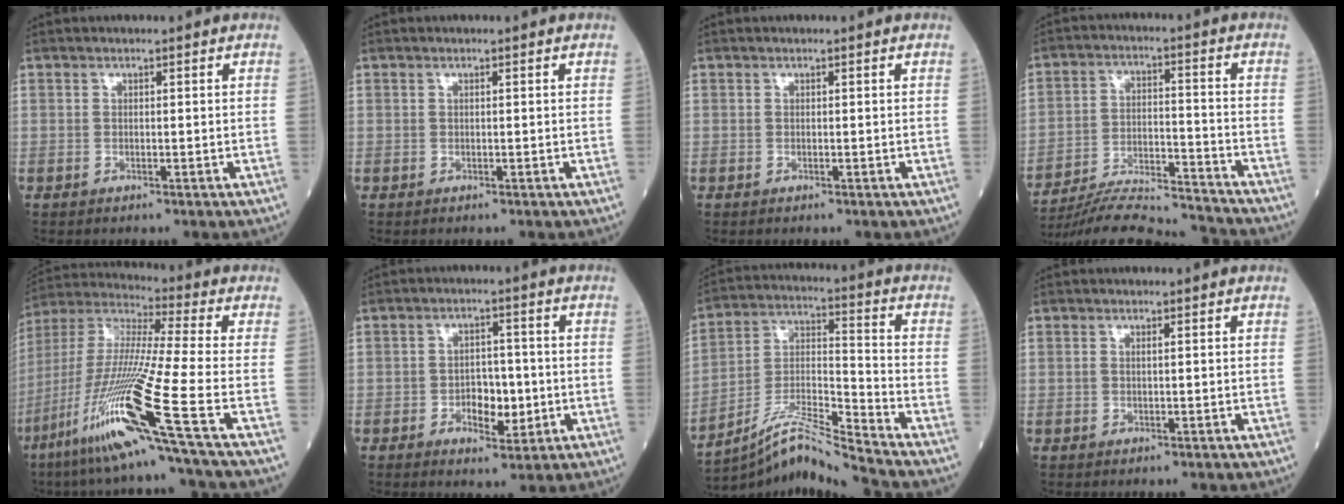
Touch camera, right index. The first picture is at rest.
{"total": 0.0}
{"total": 0.0}
{"total": 14.8, "force": [-14.5, 0.0, 2.8], "torque": [-0.050, 0.010, -0.234]}
{"total": 20.8, "force": [-9.6, -1.7, 18.4], "torque": [-0.402, -0.046, -0.192]}
{"total": 5.5, "force": [-1.2, 3.0, 4.4], "torque": [-0.066, 0.004, -0.015]}
{"total": 10.7, "force": [-9.9, -2.6, 3.4], "torque": [-0.073, 0.011, -0.180]}
{"total": 0.7, "force": [0.2, 0.1, 0.6], "torque": [-0.021, 0.004, 0.004]}